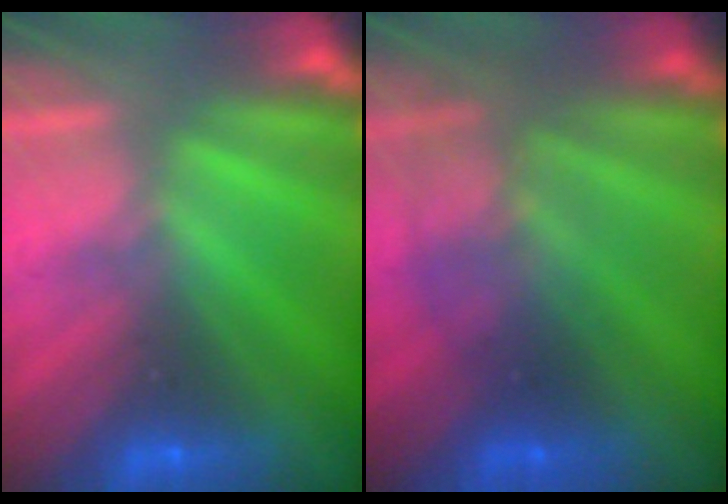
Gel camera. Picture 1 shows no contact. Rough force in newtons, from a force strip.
{"total": 2.3}